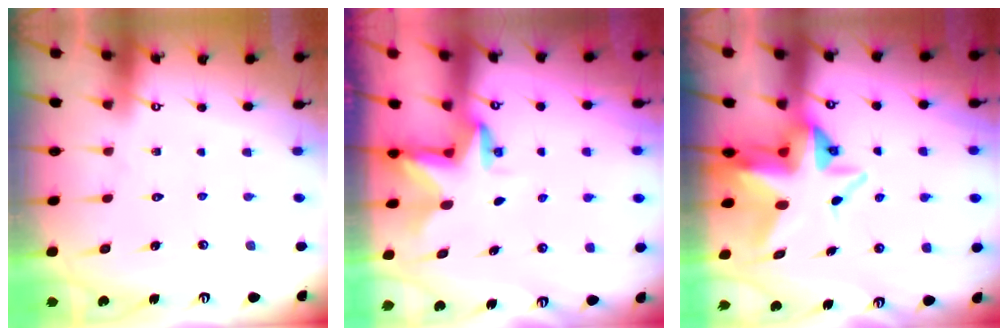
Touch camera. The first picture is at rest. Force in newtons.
{"total": 2.9, "press": 2.9, "slide": 0.2}
{"total": 9.9, "press": 9.9, "slide": 0.8}